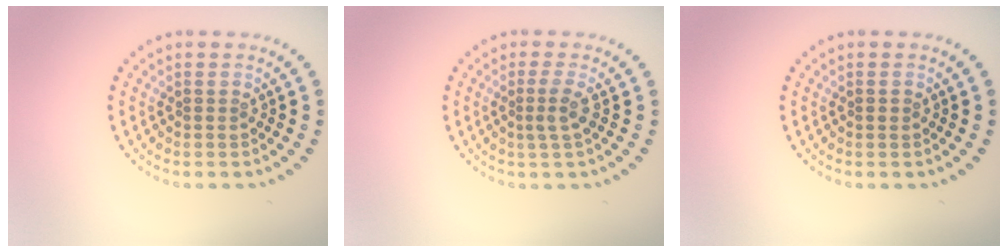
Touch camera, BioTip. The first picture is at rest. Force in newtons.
{"total": 1.7, "press": 1.2, "slide": 1.2}
{"total": 0.5, "press": 0.5, "slide": 0.1}